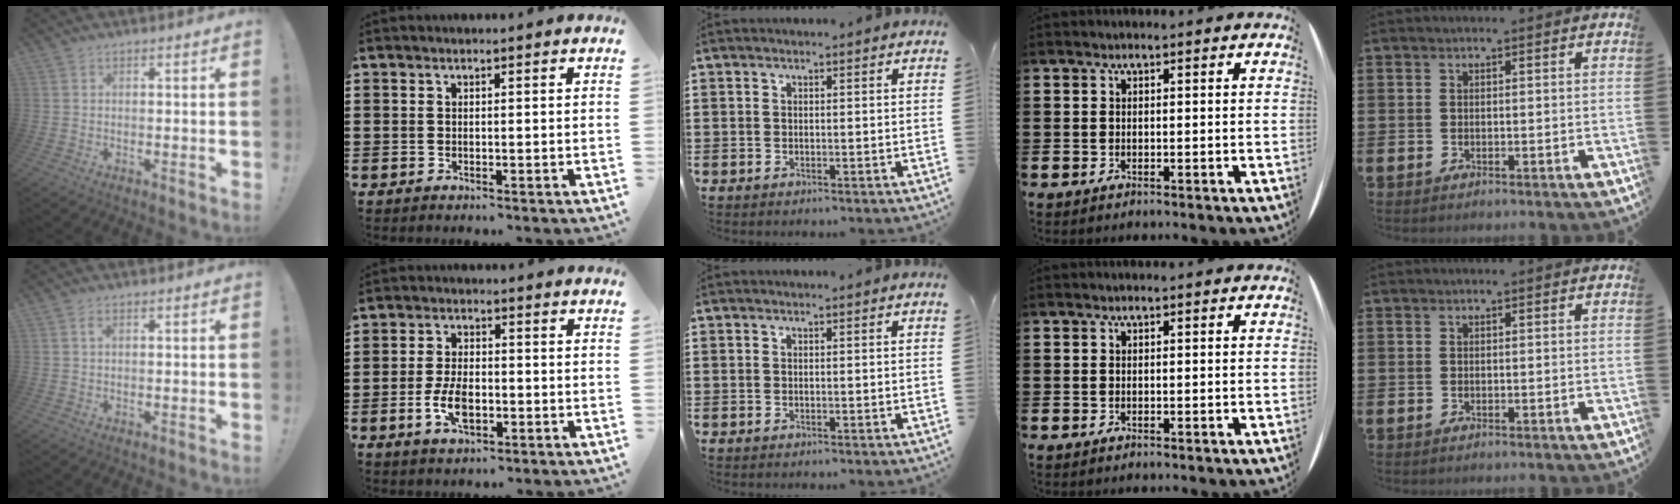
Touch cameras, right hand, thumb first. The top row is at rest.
{"thumb": {"total": 1.0, "force": [0.4, 0.5, 0.8], "torque": [-0.010, 0.001, 0.004]}, "index": {"total": 5.6, "force": [-1.7, 2.7, 4.6], "torque": [-0.108, -0.006, -0.033]}}